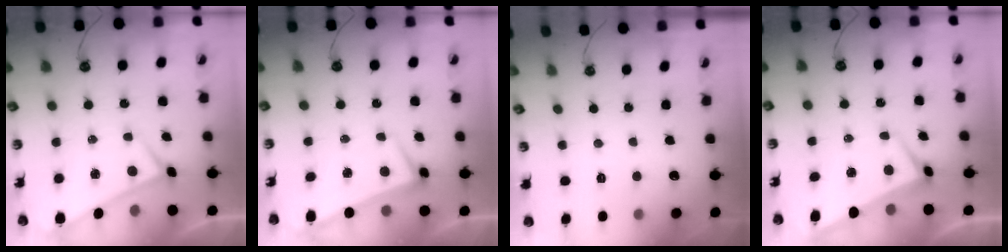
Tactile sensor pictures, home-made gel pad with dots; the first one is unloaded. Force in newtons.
{"total": 1.5, "press": 0.4, "slide": 1.5}
{"total": 0.0}
{"total": 1.8, "press": 1.5, "slide": 0.9}